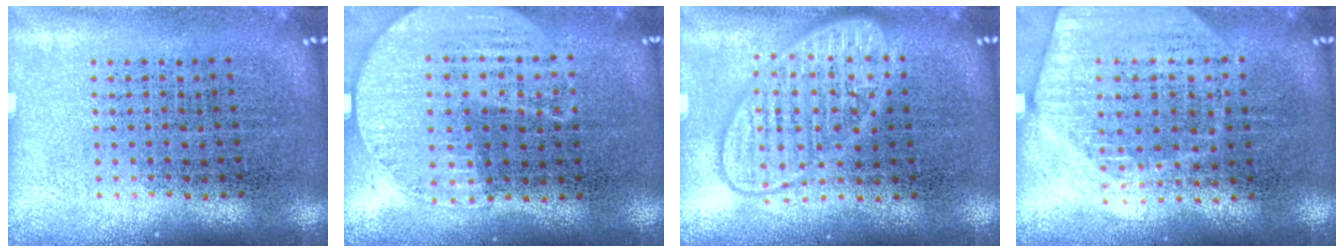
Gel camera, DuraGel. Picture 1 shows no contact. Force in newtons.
{"total": 0.8, "press": 0.6, "slide": 0.5}
{"total": 2.9, "press": 2.9, "slide": 0.4}
{"total": 1.7, "press": 1.6, "slide": 0.7}